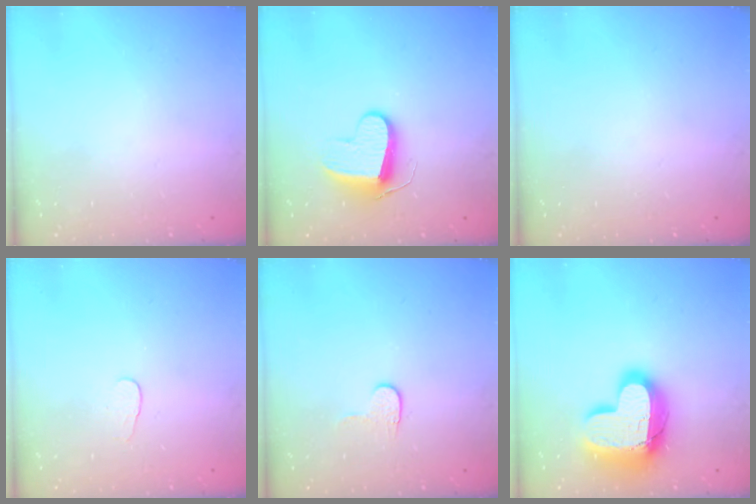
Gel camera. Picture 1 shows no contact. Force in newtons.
{"total": 9.1, "press": 9.1, "slide": 0.2}
{"total": 0.0}
{"total": 3.8, "press": 3.8, "slide": 0.3}
{"total": 3.8, "press": 3.8, "slide": 0.4}
{"total": 18.9, "press": 18.8, "slide": 1.5}